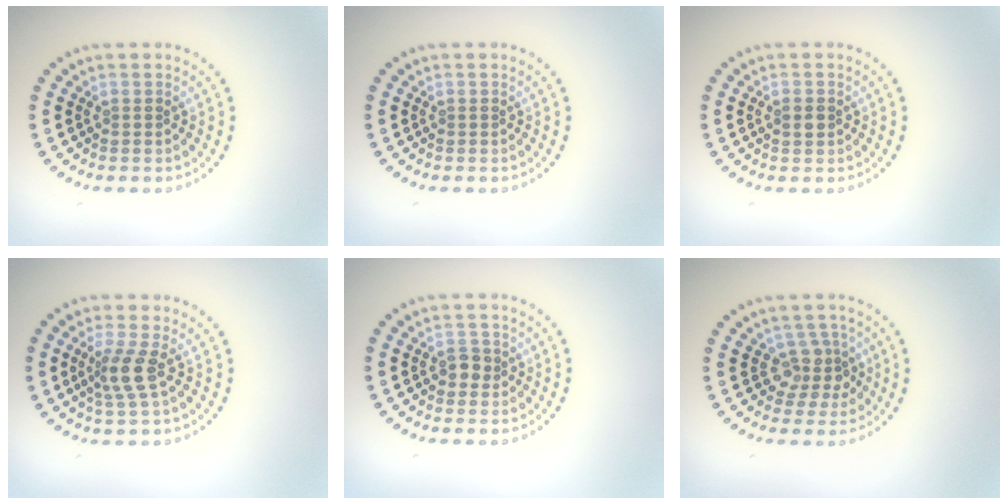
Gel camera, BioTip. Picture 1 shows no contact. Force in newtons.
{"total": 0.0}
{"total": 1.5, "press": 1.5, "slide": 0.1}
{"total": 2.7, "press": 2.1, "slide": 1.8}
{"total": 1.6, "press": 1.6, "slide": 0.5}
{"total": 2.8, "press": 2.1, "slide": 1.8}